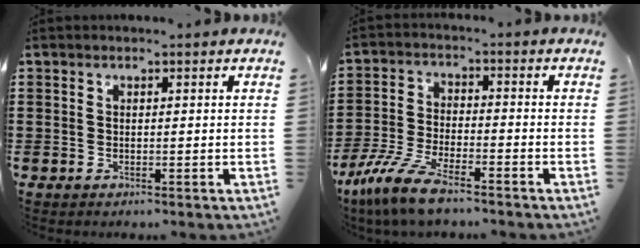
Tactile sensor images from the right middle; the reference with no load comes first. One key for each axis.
{"total": 8.1, "fx": -6.3, "fy": 1.4, "fz": 4.8, "tx": -0.121, "ty": -0.008, "tz": -0.128}